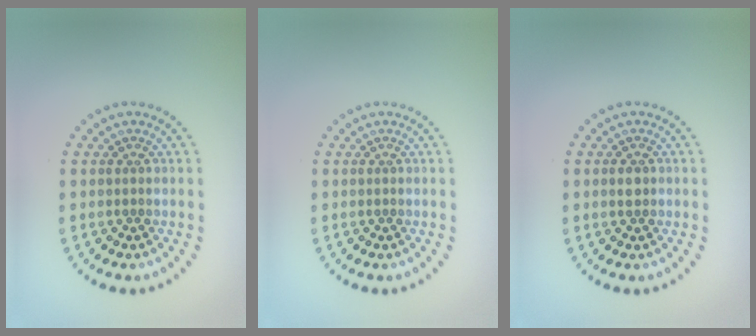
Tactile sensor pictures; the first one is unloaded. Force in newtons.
{"total": 0.0}
{"total": 1.4, "press": 1.4, "slide": 0.2}